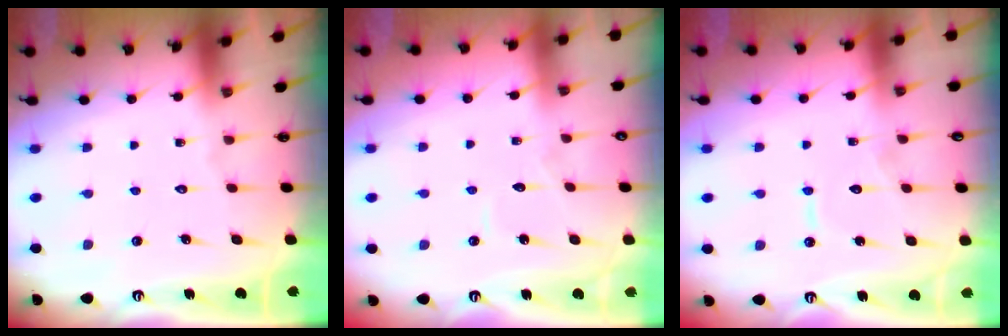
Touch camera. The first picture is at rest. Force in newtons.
{"total": 2.7, "press": 2.7, "slide": 0.2}
{"total": 6.1, "press": 6.1, "slide": 0.5}